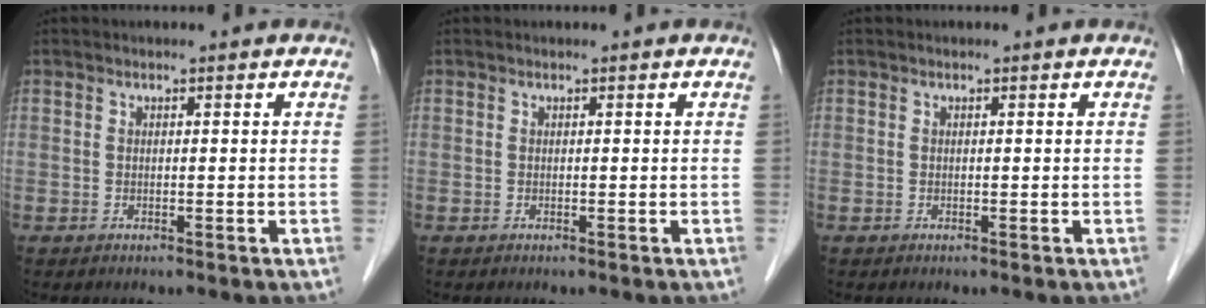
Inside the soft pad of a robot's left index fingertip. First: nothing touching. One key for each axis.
{"total": 0.0}
{"total": 0.0}